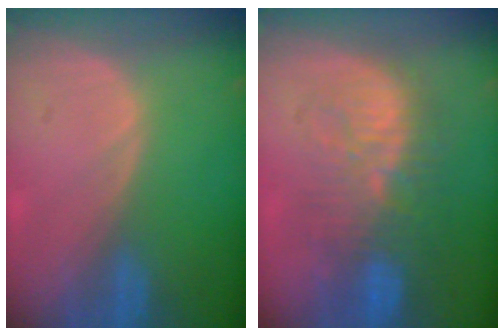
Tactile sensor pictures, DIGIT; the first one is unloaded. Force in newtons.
{"total": 10.0, "press": 9.5, "slide": 3.0}